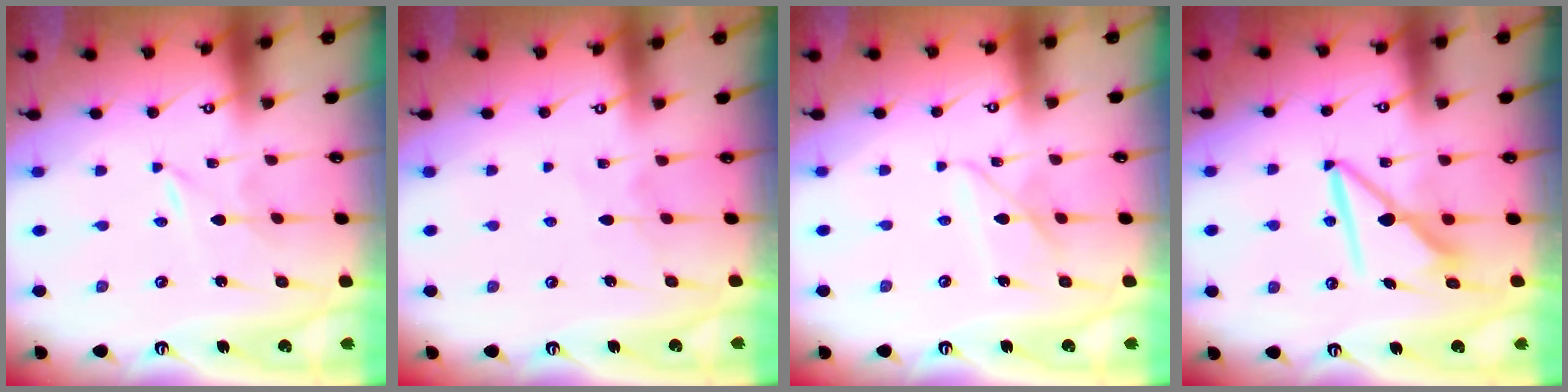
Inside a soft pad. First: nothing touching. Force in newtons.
{"total": 6.0, "press": 6.0, "slide": 0.7}
{"total": 8.4, "press": 8.4, "slide": 0.7}
{"total": 8.8, "press": 8.7, "slide": 0.7}